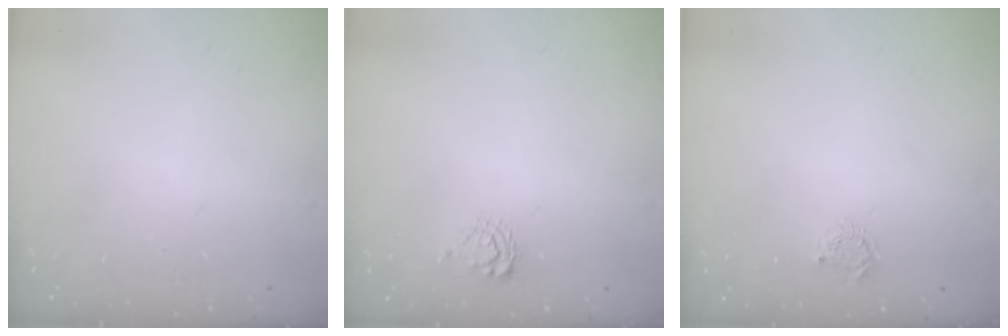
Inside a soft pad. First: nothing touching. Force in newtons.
{"total": 5.5, "press": 5.5, "slide": 0.5}
{"total": 3.1, "press": 3.1, "slide": 0.4}